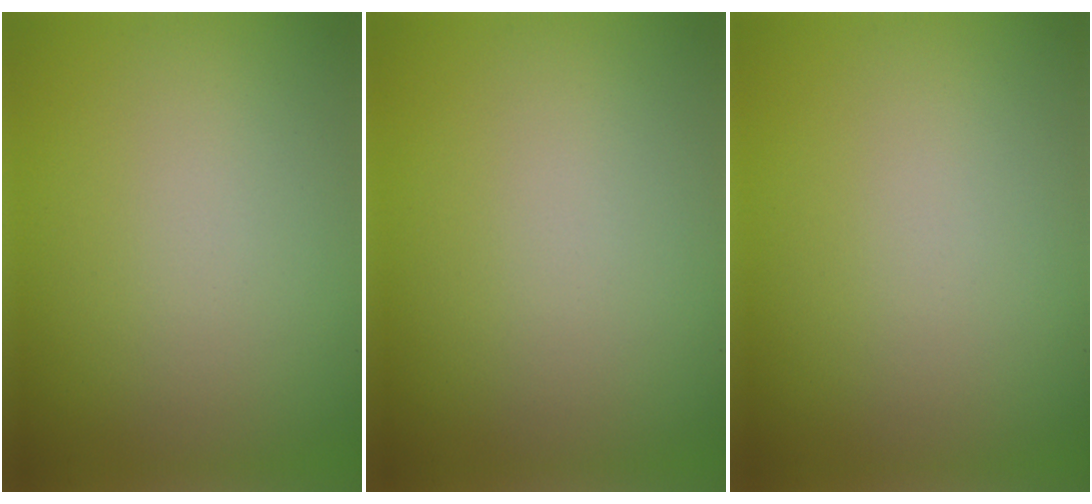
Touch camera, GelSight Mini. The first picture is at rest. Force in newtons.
{"total": 0.0}
{"total": 0.0}